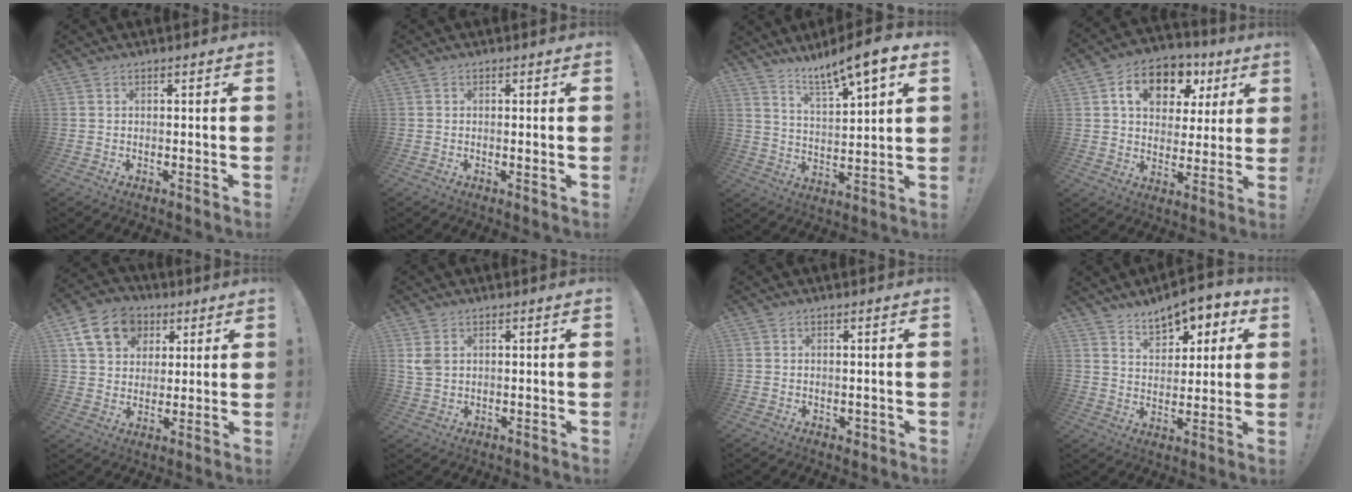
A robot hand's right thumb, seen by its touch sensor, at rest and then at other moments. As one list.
[{"total": 1.0, "force": [0.2, 0.0, 1.0], "torque": [-0.010, -0.004, 0.000]}, {"total": 9.9, "force": [8.1, 0.6, 5.6], "torque": [-0.092, -0.060, 0.131]}, {"total": 13.5, "force": [5.8, 9.4, 7.7], "torque": [-0.126, -0.015, 0.107]}, {"total": 14.6, "force": [6.2, 11.3, 6.8], "torque": [-0.089, -0.023, 0.120]}, {"total": 3.7, "force": [1.7, 2.3, 2.3], "torque": [-0.041, -0.003, 0.035]}, {"total": 1.2, "force": [0.1, 1.1, 0.5], "torque": [-0.006, 0.002, 0.002]}, {"total": 9.1, "force": [6.5, 4.9, 4.1], "torque": [-0.057, -0.041, 0.120]}]